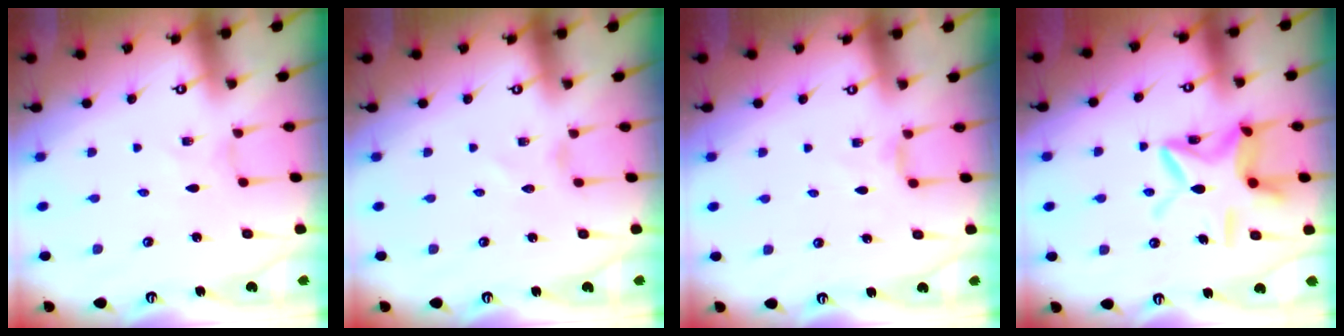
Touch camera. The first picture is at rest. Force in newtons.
{"total": 0.0}
{"total": 3.4, "press": 3.3, "slide": 0.5}
{"total": 14.1, "press": 14.1, "slide": 1.1}